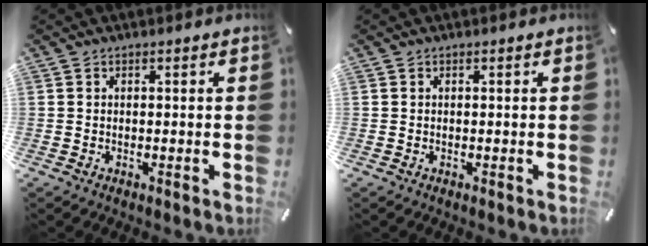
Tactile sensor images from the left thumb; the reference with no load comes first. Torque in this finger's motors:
{"motor_torque": [0.00, 0.00, 0.00, 0.00, 0.00]}